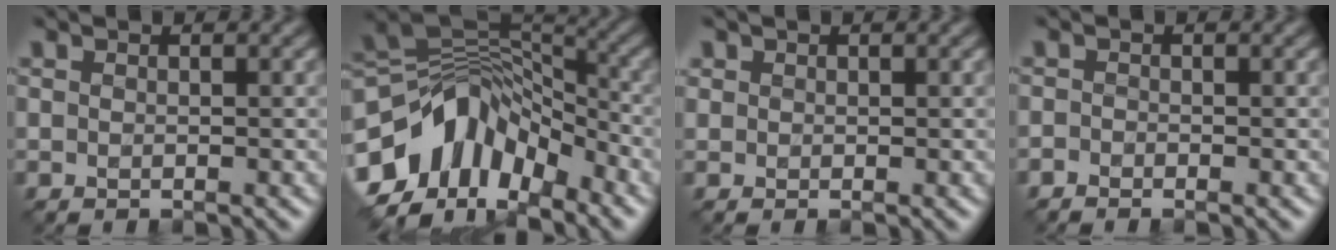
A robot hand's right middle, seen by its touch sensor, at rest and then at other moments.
{"total": 11.8, "force": [-4.7, 7.6, 7.7], "torque": [-0.138, 0.010, -0.092]}
{"total": 0.7, "force": [0.3, 0.7, 0.1], "torque": [0.004, -0.001, 0.003]}
{"total": 0.8, "force": [-0.7, 0.3, 0.2], "torque": [-0.001, -0.003, -0.015]}